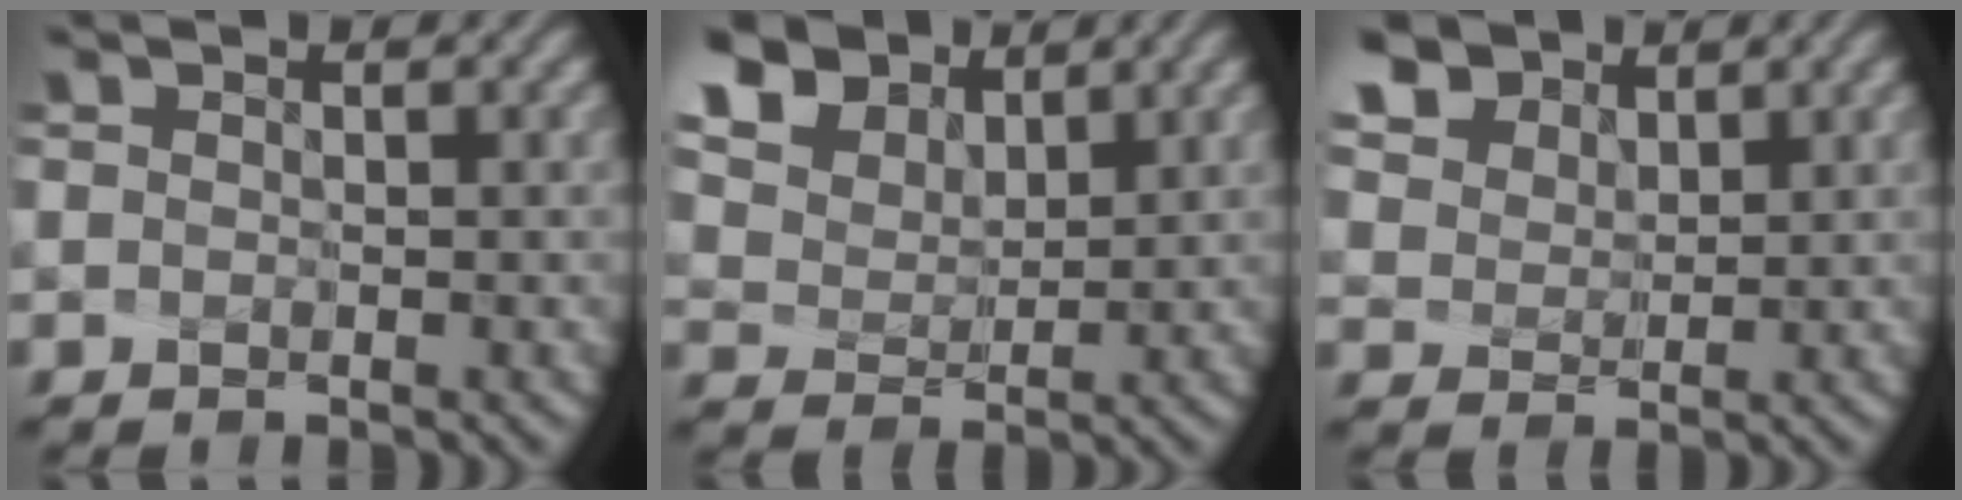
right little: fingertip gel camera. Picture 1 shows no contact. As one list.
[{"total": 8.8, "force": [6.2, 5.4, 3.3], "torque": [-0.118, 0.023, 0.117]}, {"total": 6.8, "force": [4.8, 4.3, 2.1], "torque": [-0.095, 0.007, 0.096]}]